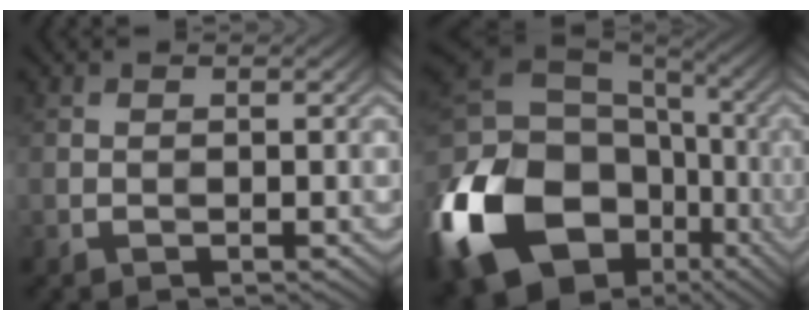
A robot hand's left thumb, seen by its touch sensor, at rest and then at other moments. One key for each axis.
{"total": 20.9, "fx": -8.1, "fy": 15.2, "fz": 11.9, "tx": -0.313, "ty": -0.034, "tz": -0.151}